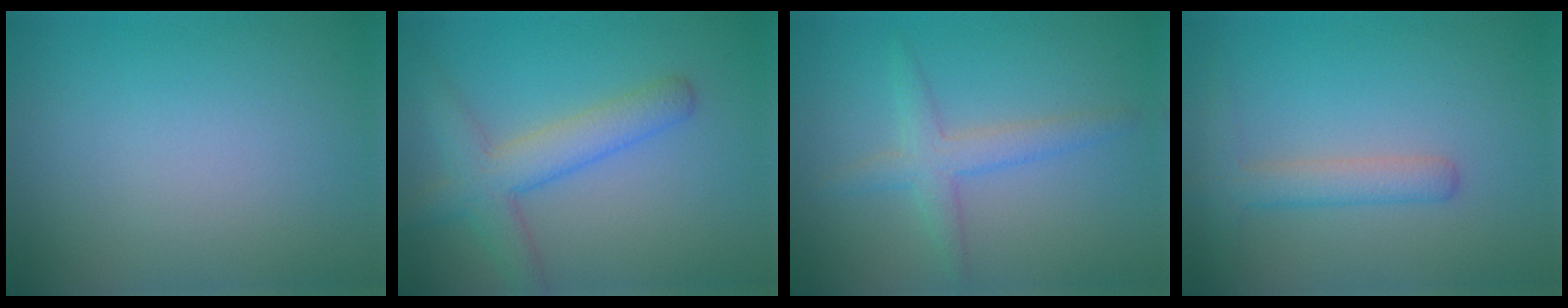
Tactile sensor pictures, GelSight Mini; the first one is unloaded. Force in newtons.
{"total": 4.6, "press": 4.6, "slide": 0.3}
{"total": 2.8, "press": 2.7, "slide": 0.2}
{"total": 2.7, "press": 2.7, "slide": 0.1}